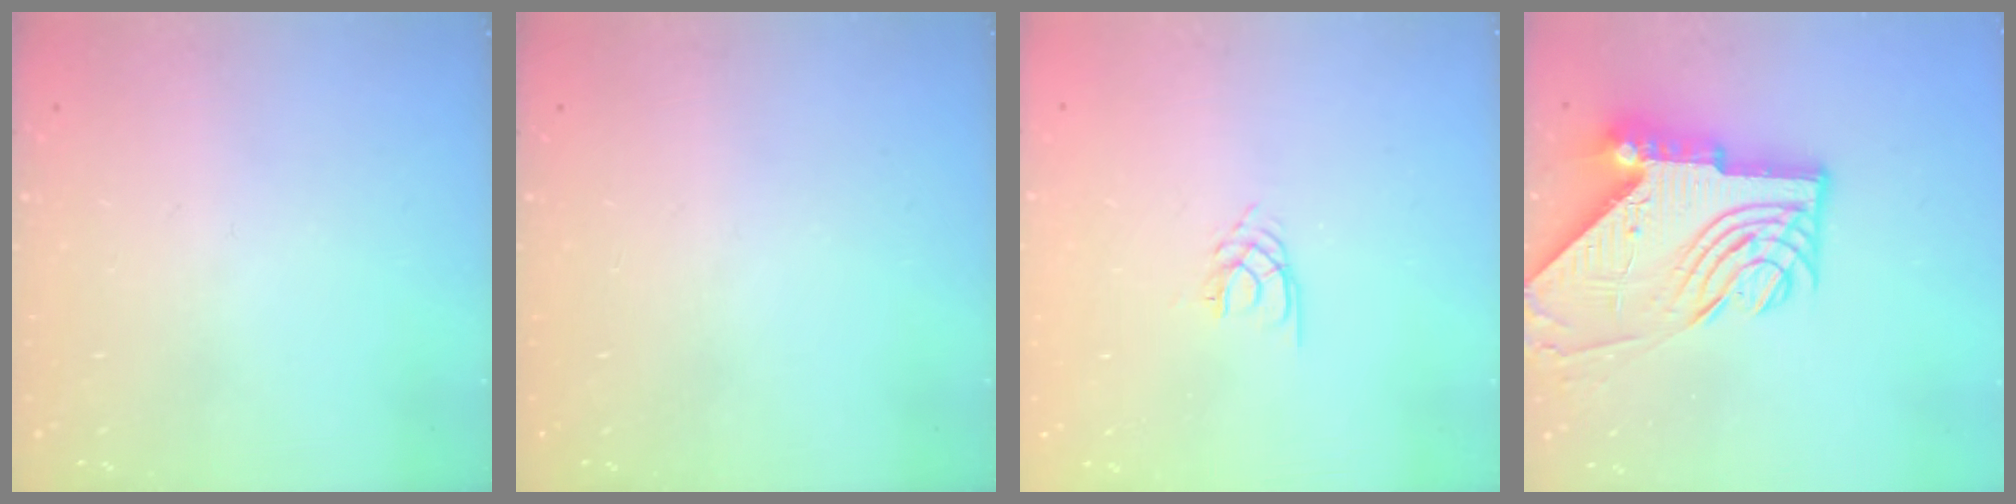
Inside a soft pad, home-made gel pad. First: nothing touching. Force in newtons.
{"total": 0.0}
{"total": 1.9, "press": 1.9, "slide": 0.2}
{"total": 14.6, "press": 14.5, "slide": 1.6}